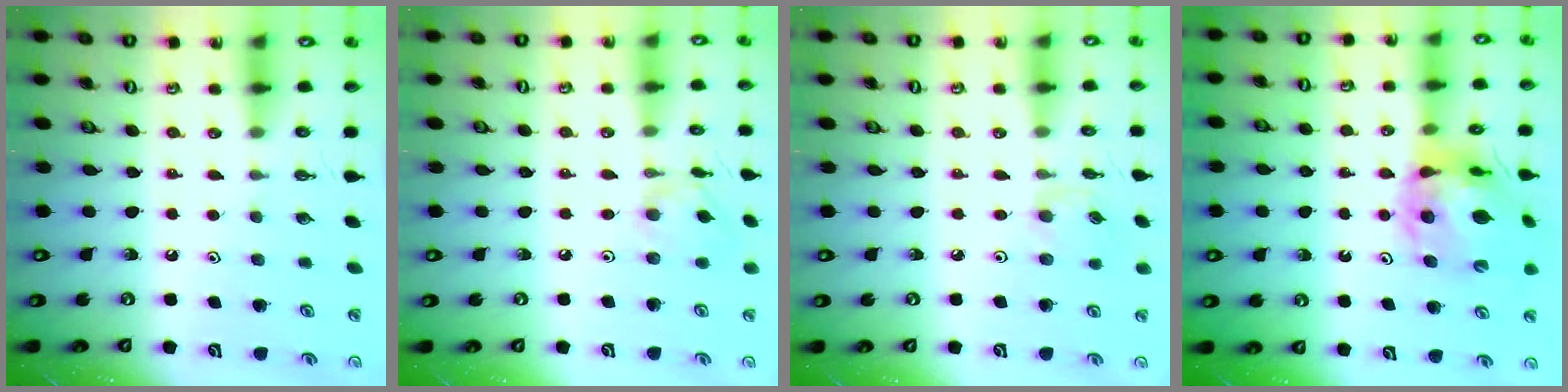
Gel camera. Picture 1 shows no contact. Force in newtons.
{"total": 5.8, "press": 5.8, "slide": 0.3}
{"total": 2.6, "press": 2.6, "slide": 0.4}
{"total": 14.7, "press": 14.6, "slide": 1.6}